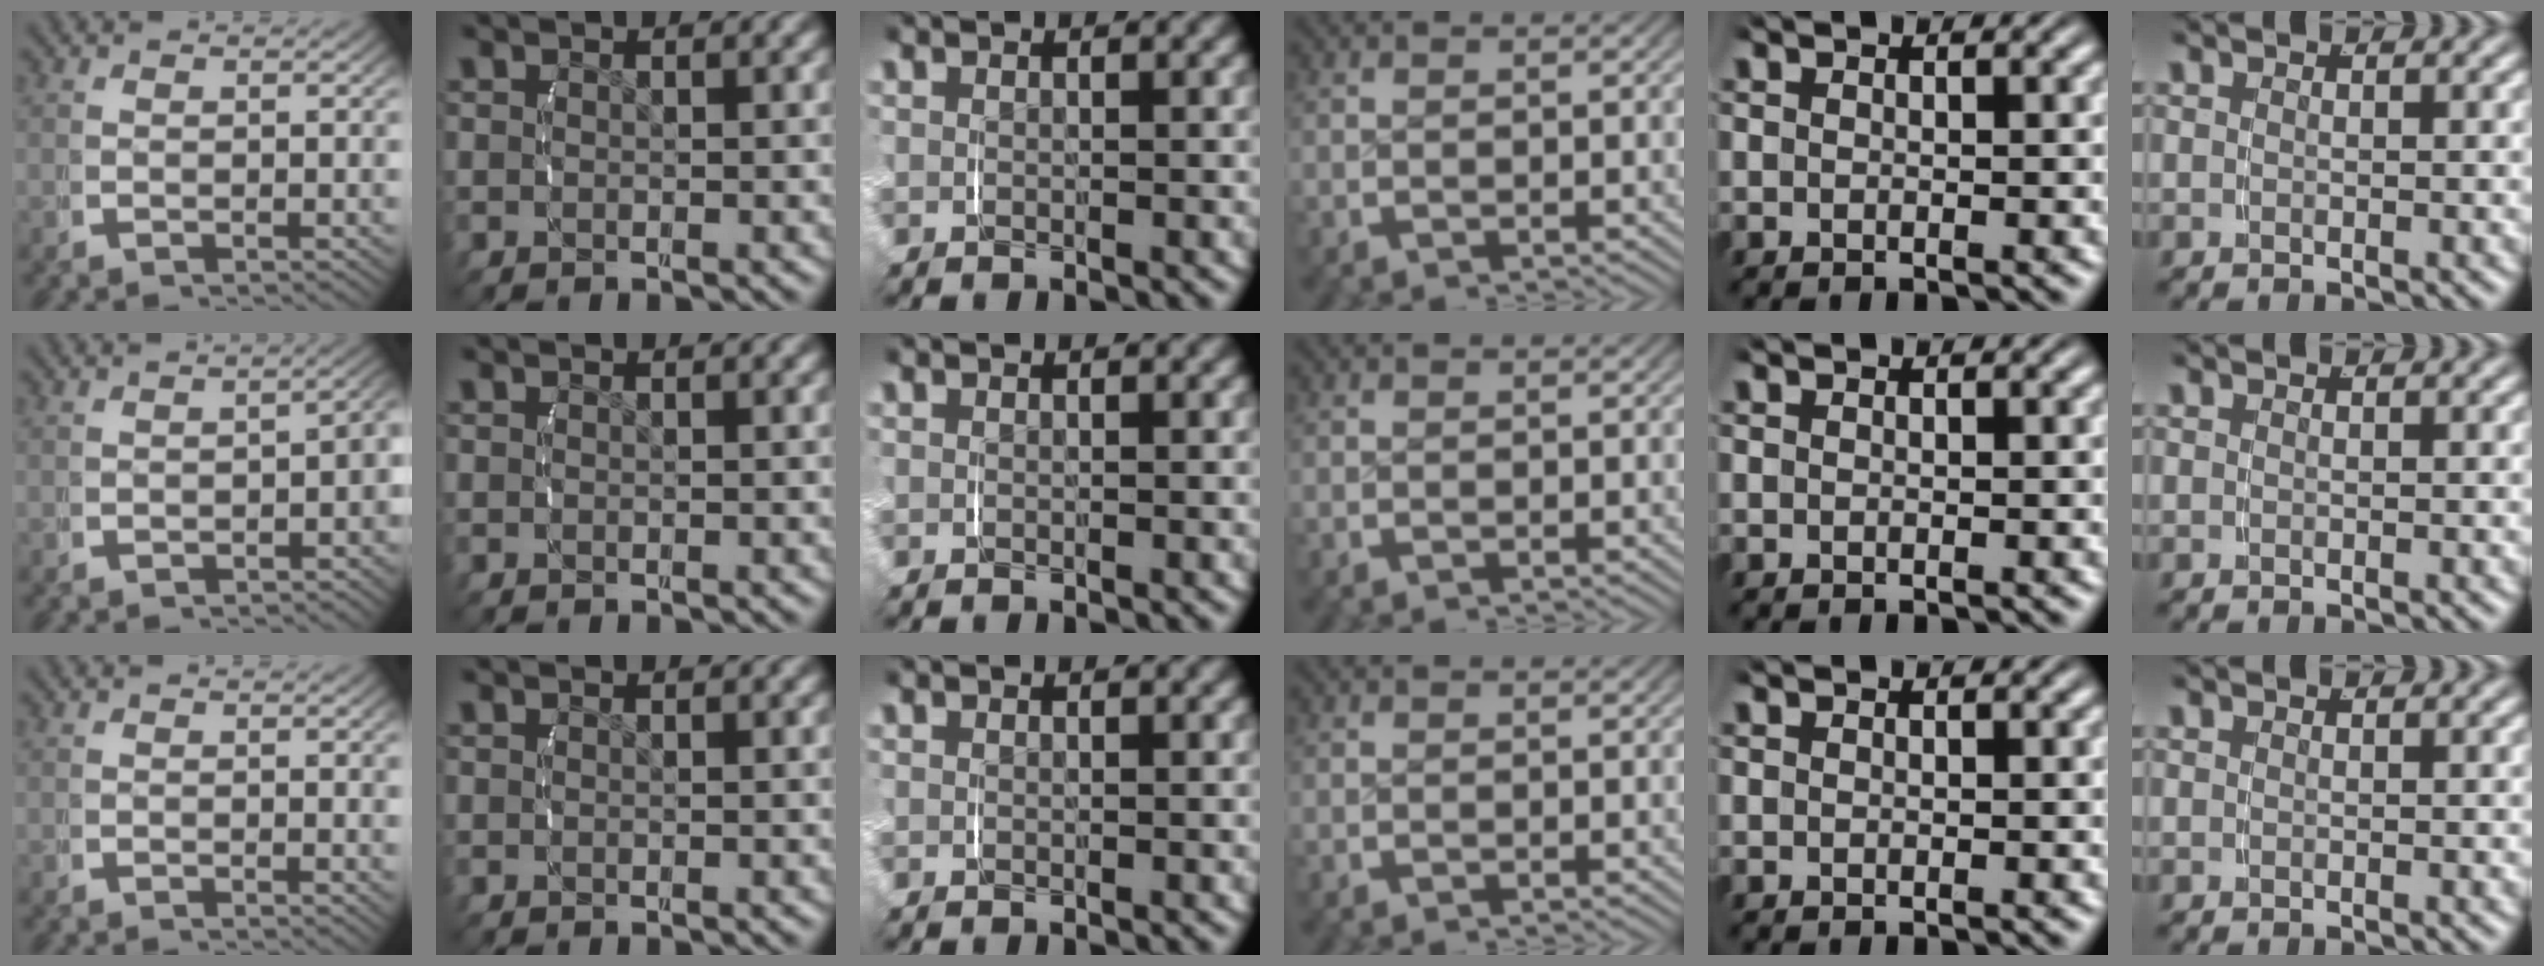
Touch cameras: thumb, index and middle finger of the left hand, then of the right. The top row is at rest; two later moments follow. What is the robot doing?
{"motion": "lift_and_place", "object": "string"}